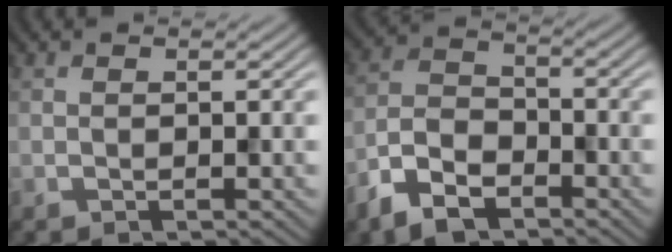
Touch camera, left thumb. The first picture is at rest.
{"total": 8.0, "force": [-5.4, 4.0, 4.4], "torque": [-0.097, -0.011, -0.119]}